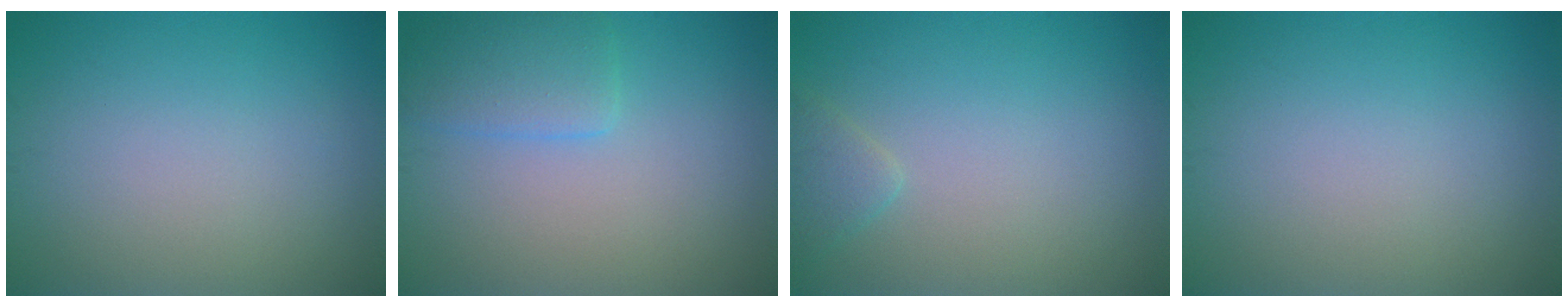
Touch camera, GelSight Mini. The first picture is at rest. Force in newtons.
{"total": 2.9, "press": 2.9, "slide": 0.1}
{"total": 1.4, "press": 1.4, "slide": 0.1}
{"total": 0.0}